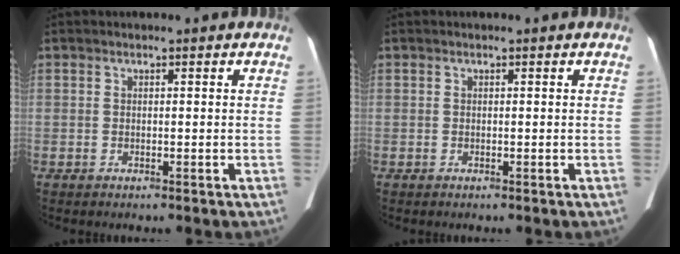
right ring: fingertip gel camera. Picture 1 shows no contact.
{"total": 0.0}